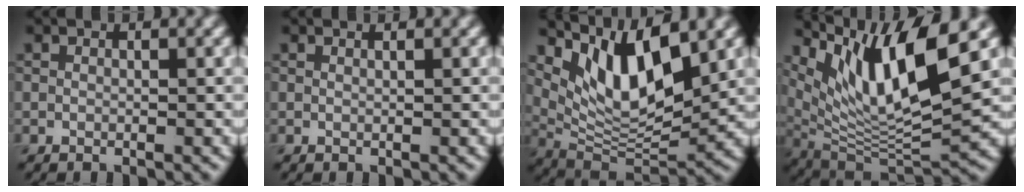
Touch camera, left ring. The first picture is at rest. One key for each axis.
{"total": 0.8, "fx": 0.6, "fy": 0.3, "fz": 0.4, "tx": -0.002, "ty": -0.004, "tz": 0.001}
{"total": 8.7, "fx": 4.6, "fy": 3.0, "fz": 6.7, "tx": -0.118, "ty": -0.016, "tz": 0.089}
{"total": 11.3, "fx": 5.2, "fy": 3.2, "fz": 9.5, "tx": -0.168, "ty": -0.006, "tz": 0.105}